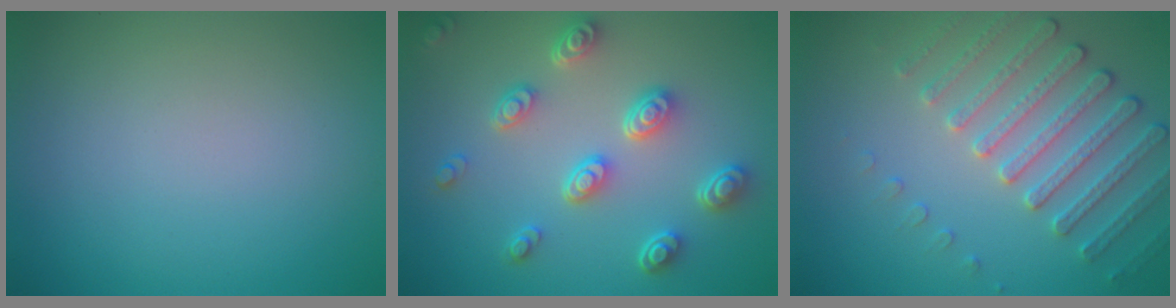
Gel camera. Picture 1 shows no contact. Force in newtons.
{"total": 5.1, "press": 3.9, "slide": 3.2}
{"total": 4.1, "press": 3.8, "slide": 1.5}